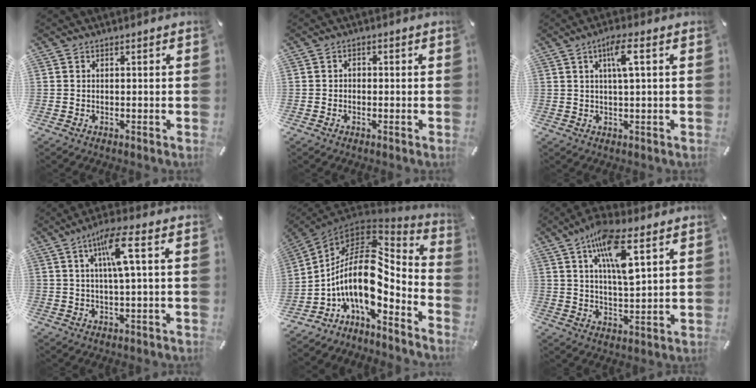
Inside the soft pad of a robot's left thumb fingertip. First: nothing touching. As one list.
[{"total": 1.2, "force": [-0.5, 0.9, 0.7], "torque": [-0.014, 0.004, -0.011]}, {"total": 5.8, "force": [1.8, 0.8, 5.4], "torque": [-0.110, 0.002, 0.026]}, {"total": 9.1, "force": [2.6, 1.1, 8.7], "torque": [-0.161, -0.001, 0.040]}, {"total": 18.0, "force": [-1.5, 8.7, 15.6], "torque": [-0.332, -0.036, -0.039]}, {"total": 12.2, "force": [6.2, 3.6, 9.9], "torque": [-0.178, -0.012, 0.106]}]